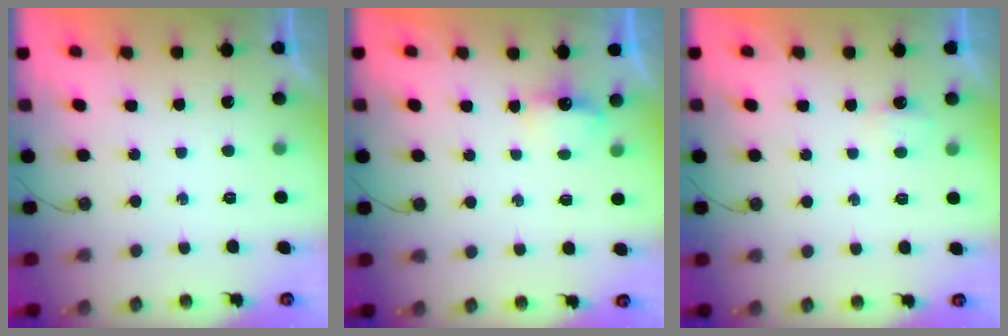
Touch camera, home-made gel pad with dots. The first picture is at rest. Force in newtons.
{"total": 4.0, "press": 3.9, "slide": 0.6}
{"total": 2.6, "press": 2.6, "slide": 0.4}